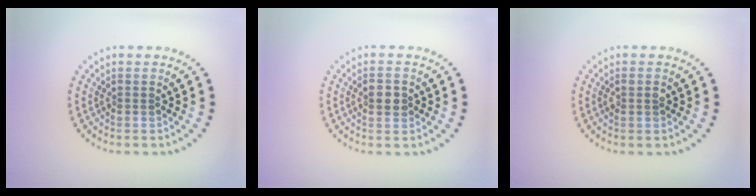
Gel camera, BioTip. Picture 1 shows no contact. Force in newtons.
{"total": 2.3, "press": 2.3, "slide": 0.1}
{"total": 1.1, "press": 1.0, "slide": 0.3}